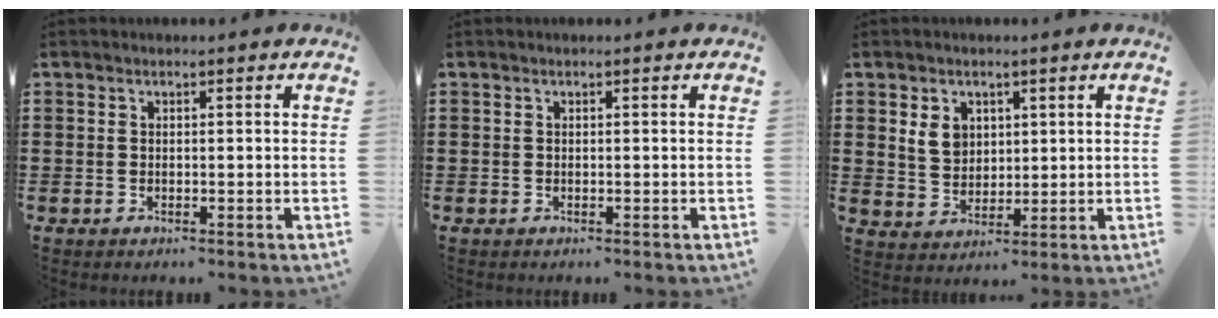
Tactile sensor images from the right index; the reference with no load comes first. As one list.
[{"total": 0.0}, {"total": 4.3, "force": [1.7, 3.4, 2.0], "torque": [-0.053, 0.010, 0.030]}]